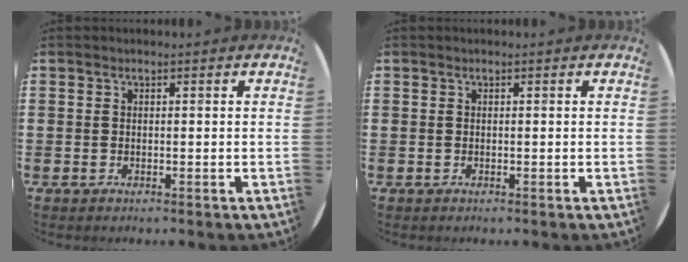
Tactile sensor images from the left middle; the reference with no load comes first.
{"total": 0.0}